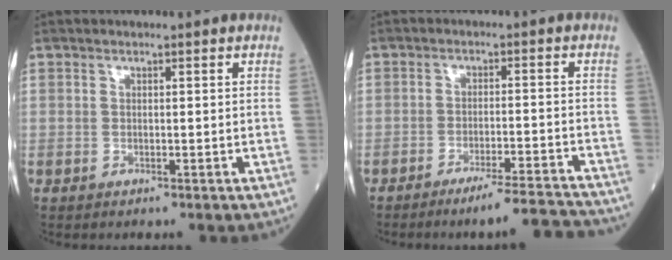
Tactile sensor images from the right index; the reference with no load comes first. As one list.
[{"total": 9.0, "force": [-8.4, -0.9, 3.2], "torque": [-0.027, 0.006, -0.127]}]